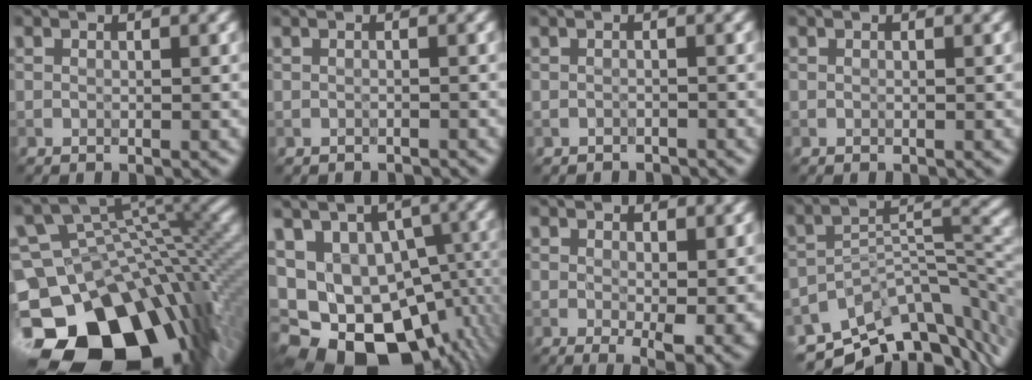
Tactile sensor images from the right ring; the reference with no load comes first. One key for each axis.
{"total": 0.8, "fx": -0.8, "fy": 0.1, "fz": 0.0, "tx": 0.000, "ty": -0.006, "tz": -0.013}
{"total": 1.1, "fx": -1.1, "fy": 0.2, "fz": 0.0, "tx": 0.001, "ty": -0.006, "tz": -0.019}
{"total": 0.0}
{"total": 16.3, "fx": -7.7, "fy": 10.6, "fz": 9.7, "tx": -0.187, "ty": -0.032, "tz": -0.105}
{"total": 18.1, "fx": -5.2, "fy": 12.7, "fz": 11.8, "tx": -0.191, "ty": -0.025, "tz": -0.045}
{"total": 3.6, "fx": 0.4, "fy": 1.2, "fz": 3.4, "tx": -0.050, "ty": -0.016, "tz": 0.011}
{"total": 10.2, "fx": -6.5, "fy": 4.9, "fz": 6.1, "tx": -0.094, "ty": -0.010, "tz": -0.108}